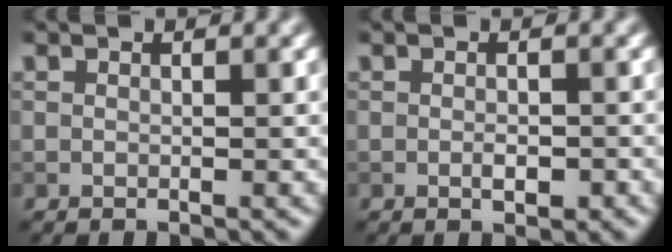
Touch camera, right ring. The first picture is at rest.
{"total": 1.6, "force": [-0.5, 0.7, 1.4], "torque": [-0.024, -0.001, -0.008]}